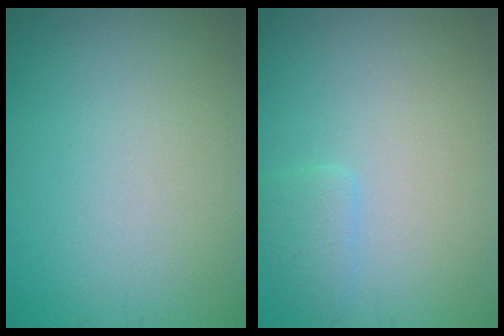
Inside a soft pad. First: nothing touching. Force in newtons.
{"total": 1.4, "press": 1.4, "slide": 0.1}